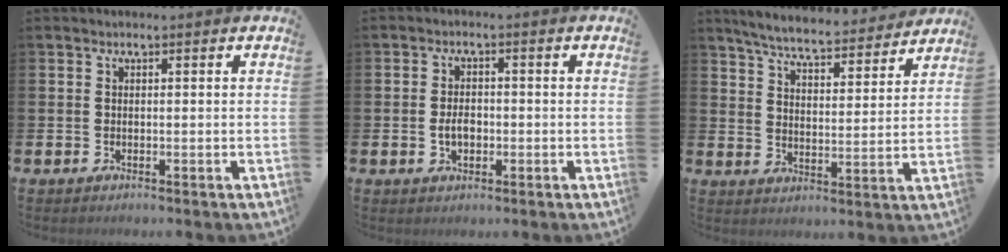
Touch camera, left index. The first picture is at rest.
{"total": 2.7, "force": [-0.5, 1.8, 1.9], "torque": [-0.015, -0.005, -0.016]}
{"total": 6.5, "force": [6.2, 0.8, 1.7], "torque": [-0.050, -0.045, 0.104]}